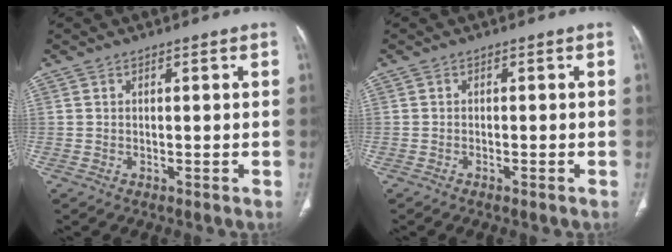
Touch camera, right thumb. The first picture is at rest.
{"total": 1.1, "force": [-0.8, 0.2, 0.8], "torque": [-0.018, 0.000, -0.010]}